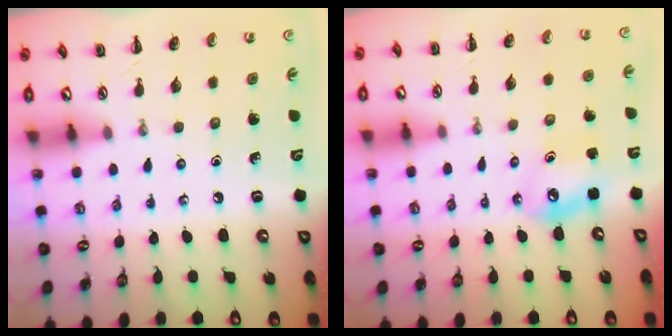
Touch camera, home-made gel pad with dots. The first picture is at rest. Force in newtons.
{"total": 6.7, "press": 6.5, "slide": 1.6}